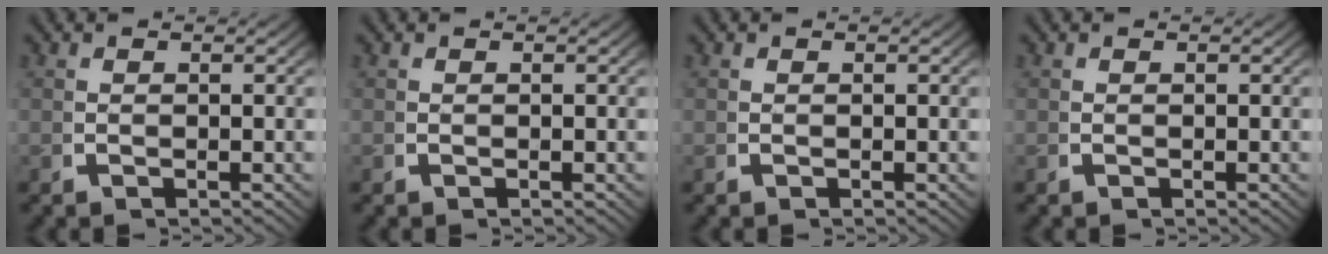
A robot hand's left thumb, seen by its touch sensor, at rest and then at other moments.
{"total": 0.0}
{"total": 0.0}
{"total": 0.0}